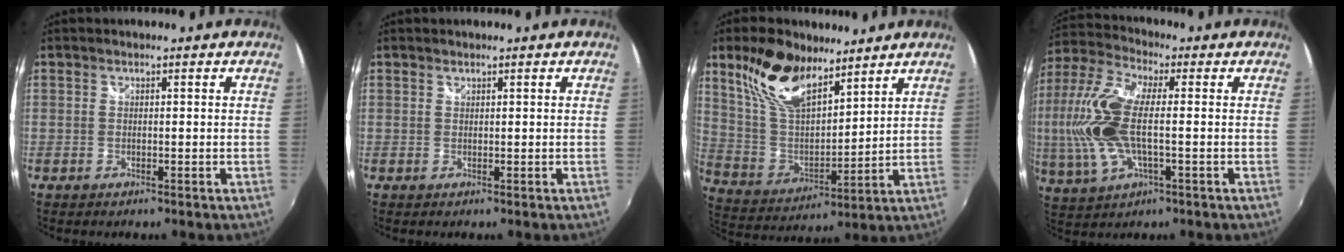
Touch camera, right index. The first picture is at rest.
{"total": 0.0}
{"total": 16.0, "force": [10.6, 7.5, 9.3], "torque": [-0.194, 0.020, 0.214]}
{"total": 15.7, "force": [-0.7, 6.3, 14.4], "torque": [-0.304, -0.001, -0.016]}